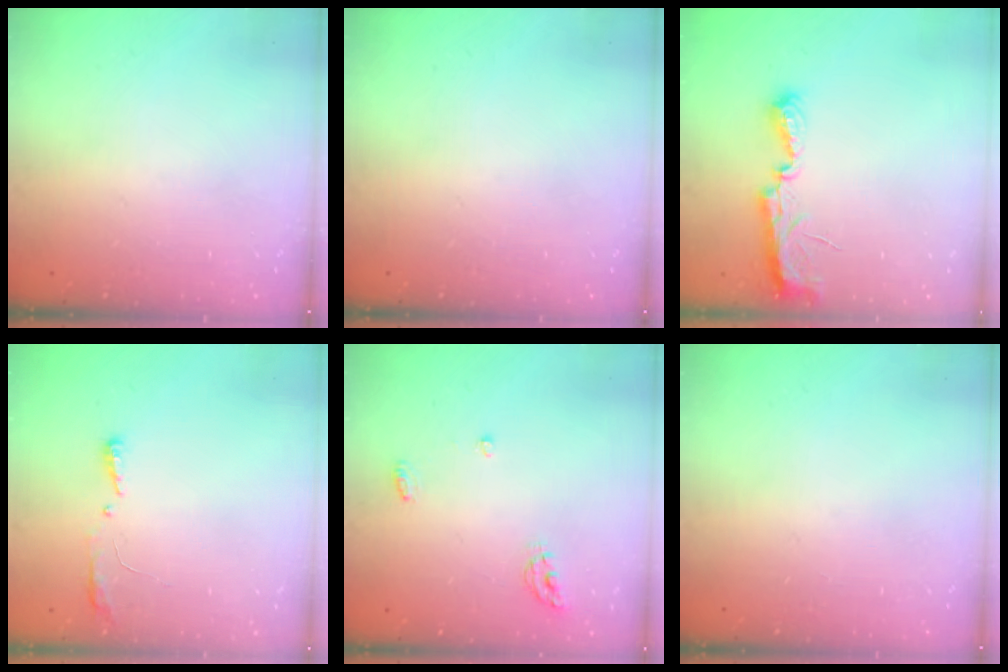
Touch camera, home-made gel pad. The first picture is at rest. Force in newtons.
{"total": 0.0}
{"total": 7.0, "press": 7.0, "slide": 0.6}
{"total": 4.1, "press": 3.9, "slide": 1.2}
{"total": 4.9, "press": 4.8, "slide": 0.4}
{"total": 0.0}